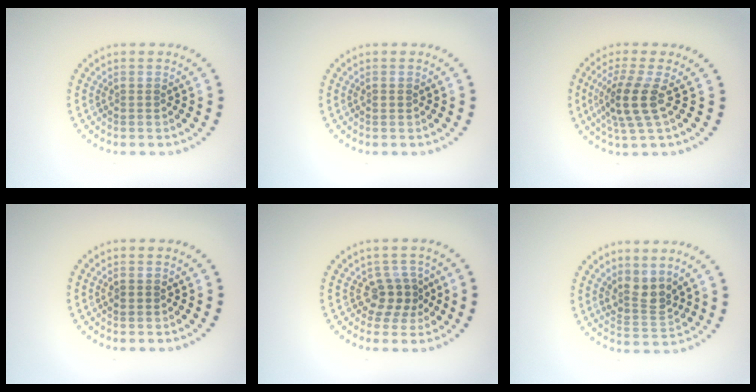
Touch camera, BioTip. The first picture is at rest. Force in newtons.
{"total": 0.6, "press": 0.6, "slide": 0.1}
{"total": 3.8, "press": 3.0, "slide": 2.4}
{"total": 0.9, "press": 0.8, "slide": 0.1}
{"total": 2.7, "press": 2.1, "slide": 1.7}
{"total": 2.5, "press": 1.9, "slide": 1.6}